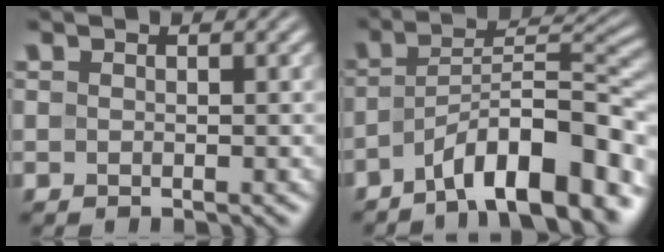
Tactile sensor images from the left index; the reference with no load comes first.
{"total": 10.8, "force": [-6.3, 3.1, 8.2], "torque": [-0.107, 0.013, -0.112]}